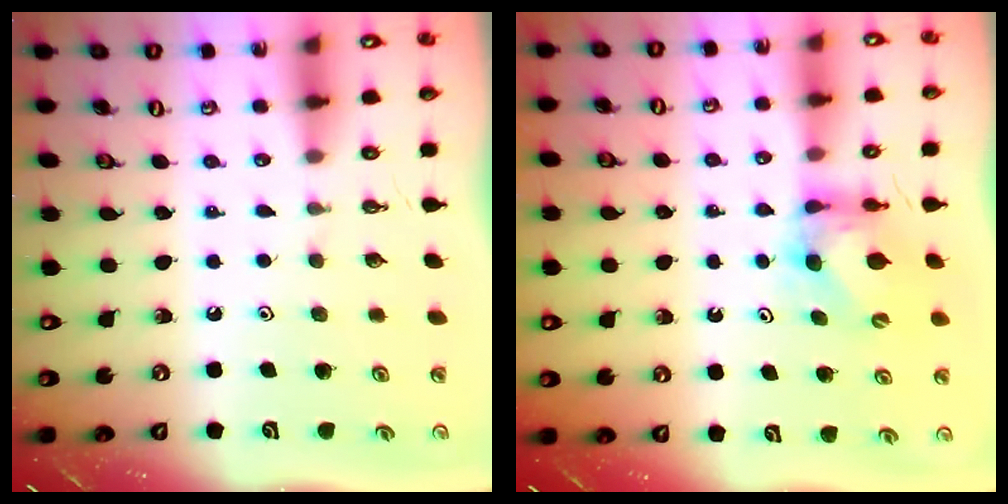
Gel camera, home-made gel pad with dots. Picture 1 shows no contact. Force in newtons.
{"total": 6.3, "press": 6.2, "slide": 0.6}